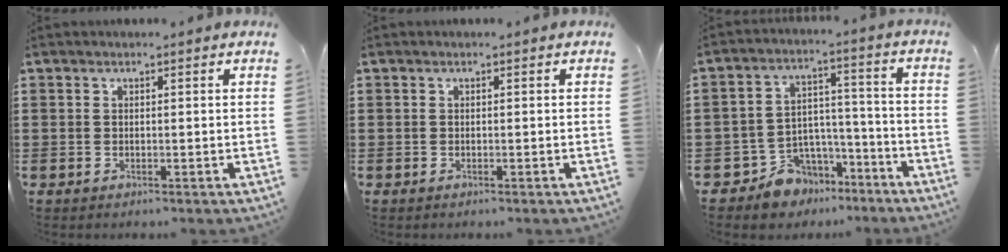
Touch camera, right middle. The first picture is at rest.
{"total": 0.0}
{"total": 7.0, "force": [-5.8, 3.9, 0.1], "torque": [-0.020, 0.010, -0.111]}